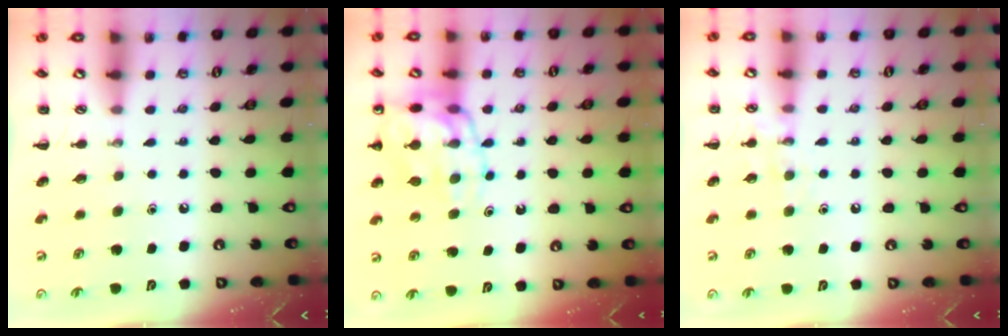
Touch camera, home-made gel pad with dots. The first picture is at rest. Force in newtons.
{"total": 14.7, "press": 14.5, "slide": 2.1}
{"total": 7.1, "press": 7.0, "slide": 1.2}